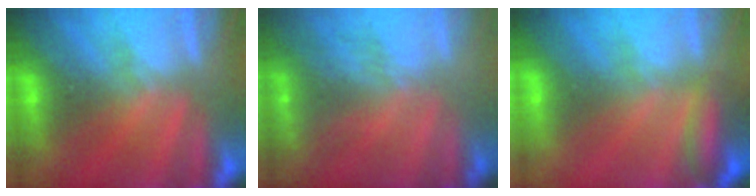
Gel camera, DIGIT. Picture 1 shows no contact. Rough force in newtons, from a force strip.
{"total": 3.0}
{"total": 2.6}